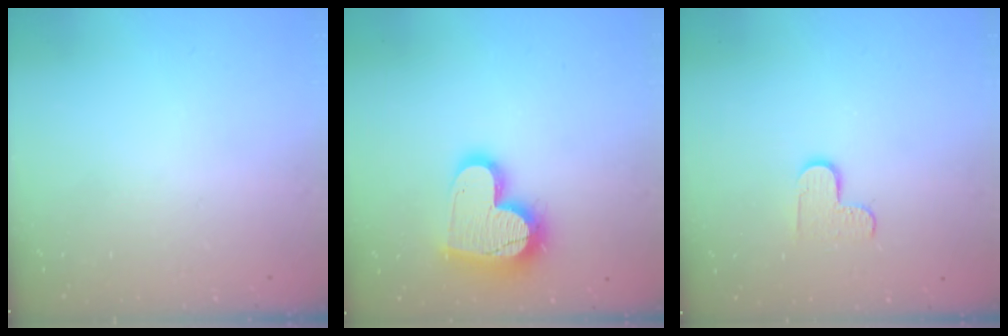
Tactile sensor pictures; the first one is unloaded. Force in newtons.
{"total": 17.4, "press": 17.3, "slide": 1.3}
{"total": 5.5, "press": 5.5, "slide": 0.5}